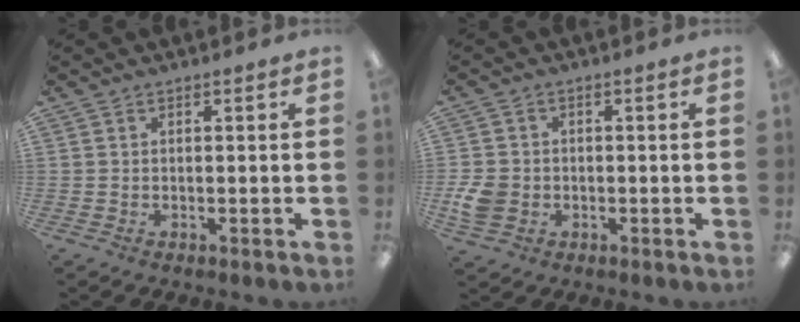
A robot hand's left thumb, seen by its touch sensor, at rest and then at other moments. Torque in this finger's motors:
{"motor_torque": [-0.63, 0.66, -0.04, 0.03, 0.02]}